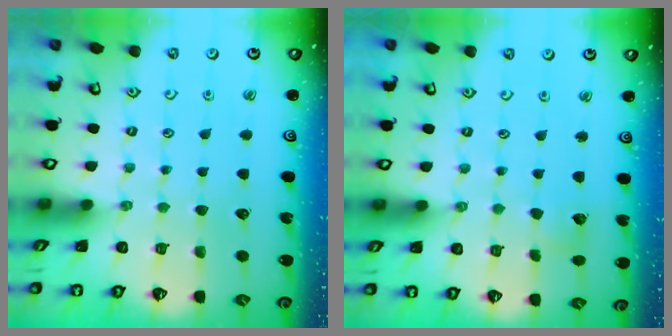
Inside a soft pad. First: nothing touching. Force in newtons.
{"total": 5.2, "press": 5.1, "slide": 0.5}